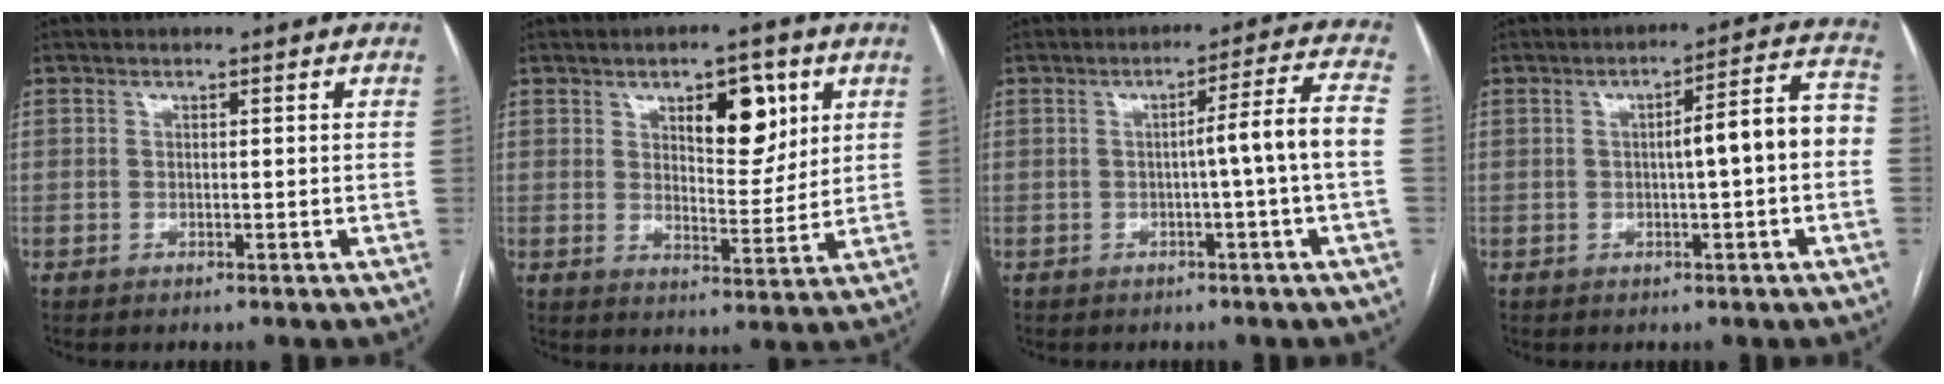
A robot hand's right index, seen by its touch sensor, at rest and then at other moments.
{"total": 8.5, "force": [3.8, 3.5, 6.8], "torque": [-0.096, 0.002, 0.061]}
{"total": 6.5, "force": [-1.0, -1.3, 6.3], "torque": [-0.088, 0.015, -0.013]}
{"total": 8.3, "force": [-0.6, 0.9, 8.2], "torque": [-0.110, 0.035, -0.011]}